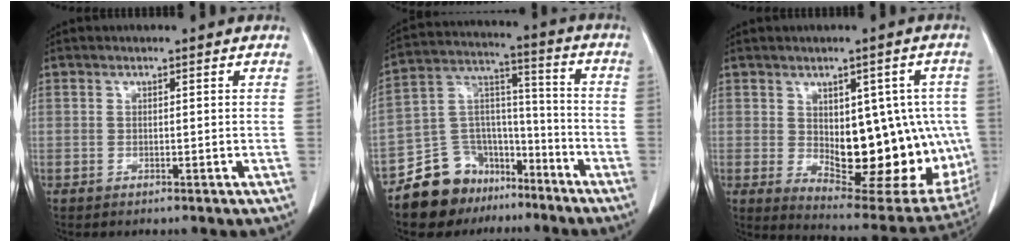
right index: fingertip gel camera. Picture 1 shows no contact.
{"total": 13.8, "force": [-10.3, 8.6, 3.2], "torque": [-0.057, 0.077, -0.173]}
{"total": 18.8, "force": [-1.0, 8.8, 16.6], "torque": [-0.183, 0.008, 0.021]}